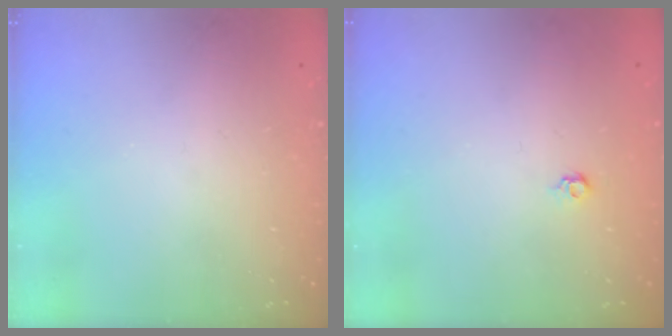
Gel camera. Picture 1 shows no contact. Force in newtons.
{"total": 4.0, "press": 3.9, "slide": 0.7}